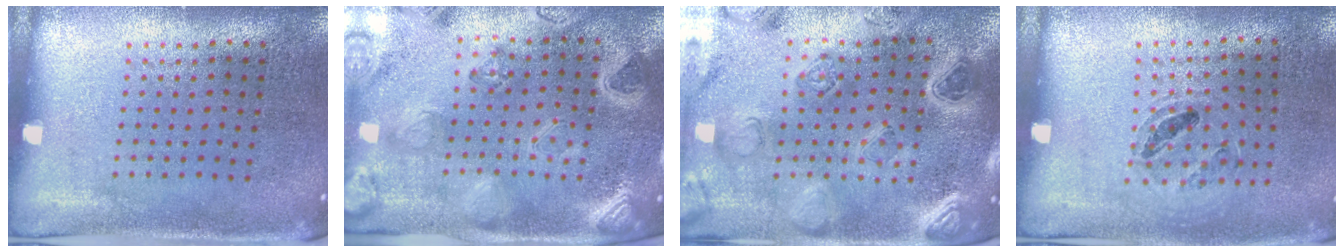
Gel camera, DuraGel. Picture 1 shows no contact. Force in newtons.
{"total": 3.2, "press": 3.1, "slide": 0.9}
{"total": 2.7, "press": 2.6, "slide": 0.4}
{"total": 0.9, "press": 0.9, "slide": 0.1}